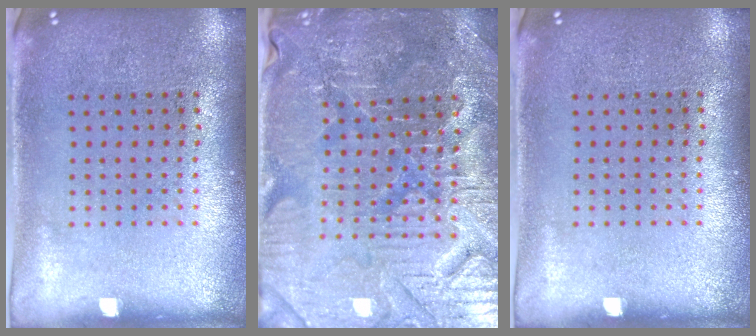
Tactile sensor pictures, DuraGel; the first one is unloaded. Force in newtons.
{"total": 4.0, "press": 4.0, "slide": 0.7}
{"total": 0.0}